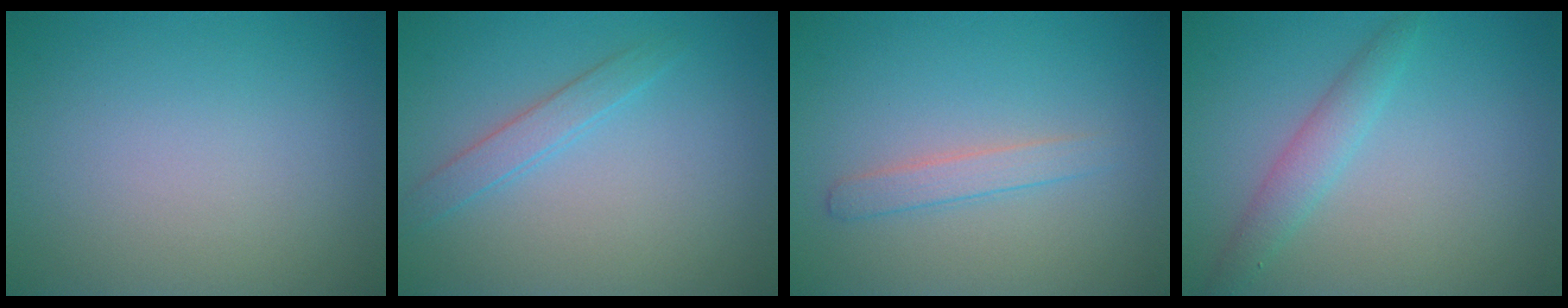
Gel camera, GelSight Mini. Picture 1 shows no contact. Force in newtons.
{"total": 1.8, "press": 1.8, "slide": 0.0}
{"total": 1.8, "press": 1.8, "slide": 0.1}
{"total": 2.2, "press": 2.2, "slide": 0.1}